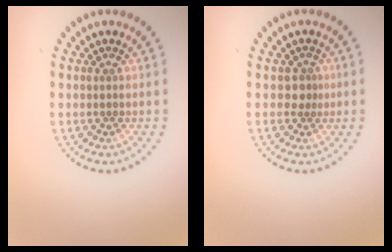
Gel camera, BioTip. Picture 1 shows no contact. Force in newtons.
{"total": 0.9, "press": 0.6, "slide": 0.7}